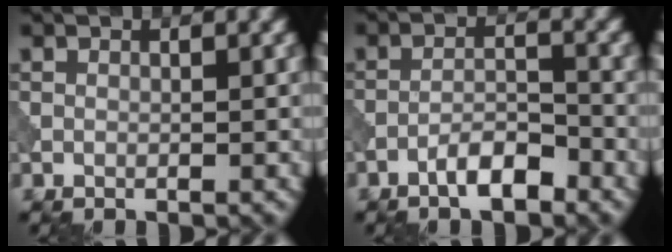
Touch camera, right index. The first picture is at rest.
{"total": 3.2, "force": [-2.3, 0.9, 2.1], "torque": [-0.035, 0.010, -0.044]}